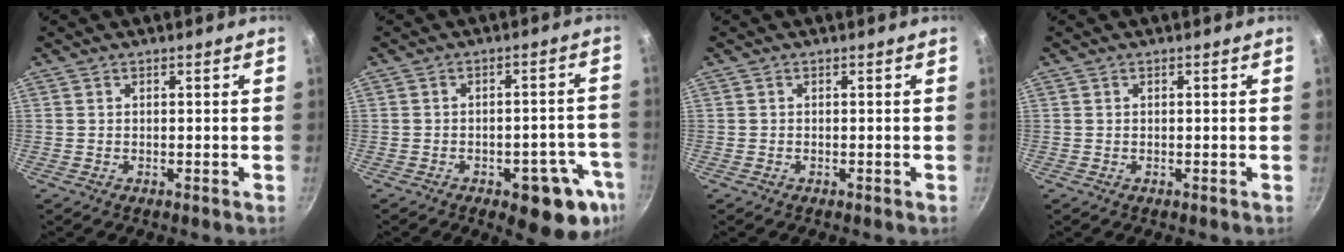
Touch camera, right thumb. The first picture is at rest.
{"total": 13.0, "force": [-6.3, 5.9, 9.8], "torque": [-0.059, 0.029, -0.076]}
{"total": 0.0}
{"total": 0.0}